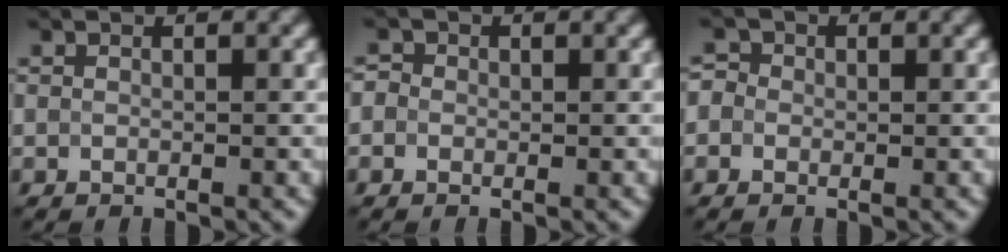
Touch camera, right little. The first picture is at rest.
{"total": 1.1, "force": [0.1, 1.0, 0.4], "torque": [-0.006, -0.001, -0.011]}
{"total": 1.8, "force": [0.4, 1.6, 0.7], "torque": [-0.001, 0.010, -0.016]}